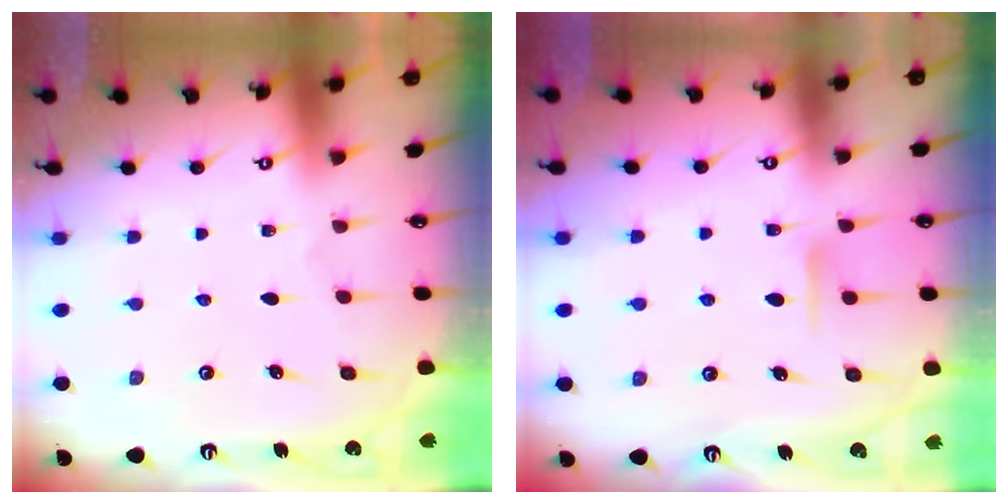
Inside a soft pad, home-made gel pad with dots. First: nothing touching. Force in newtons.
{"total": 4.9, "press": 4.8, "slide": 0.6}